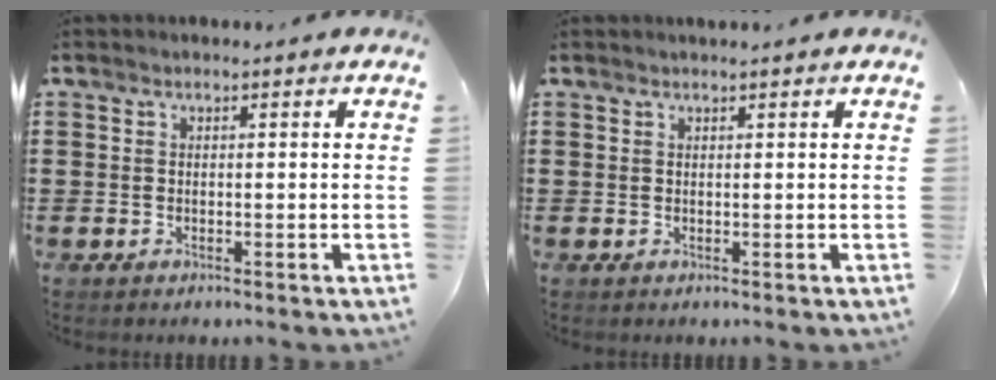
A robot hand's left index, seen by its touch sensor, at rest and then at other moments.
{"total": 0.5, "force": [0.4, -0.1, 0.2], "torque": [-0.005, 0.000, 0.009]}